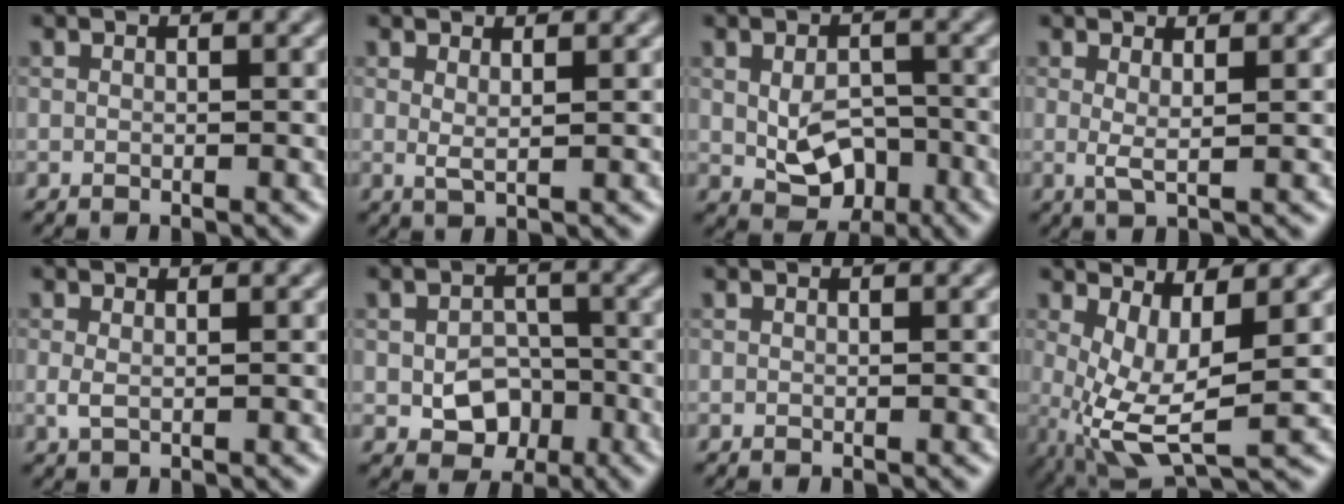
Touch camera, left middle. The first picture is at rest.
{"total": 1.3, "force": [0.7, 0.3, 1.0], "torque": [-0.019, -0.004, 0.012]}
{"total": 4.6, "force": [-0.9, 3.1, 3.2], "torque": [-0.055, -0.011, -0.013]}
{"total": 1.7, "force": [0.5, 0.3, 1.5], "torque": [-0.028, -0.006, 0.008]}
{"total": 1.1, "force": [0.1, 0.5, 1.0], "torque": [-0.024, -0.001, 0.002]}
{"total": 4.4, "force": [-1.3, 3.3, 2.6], "torque": [-0.037, -0.005, -0.019]}
{"total": 0.0}
{"total": 6.4, "force": [0.4, 2.3, 5.9], "torque": [-0.124, -0.010, 0.011]}